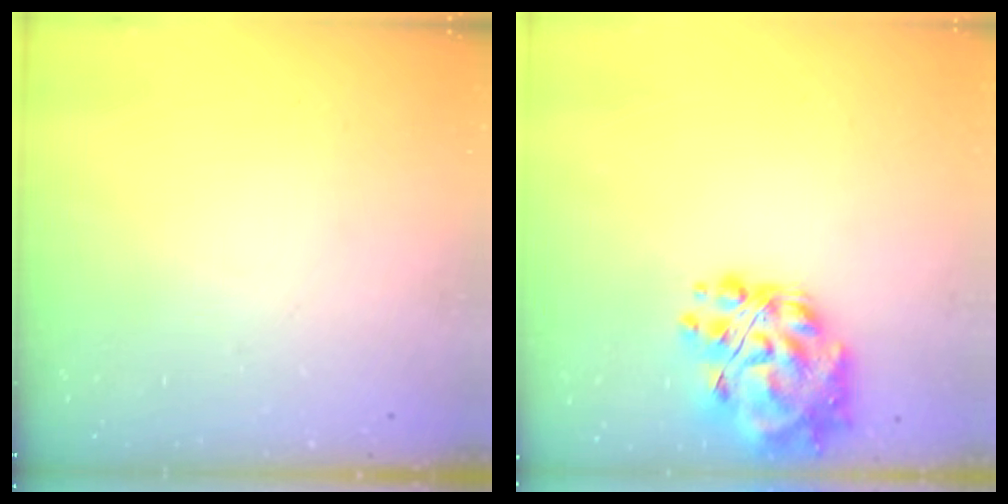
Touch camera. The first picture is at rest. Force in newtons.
{"total": 14.5, "press": 13.7, "slide": 4.7}